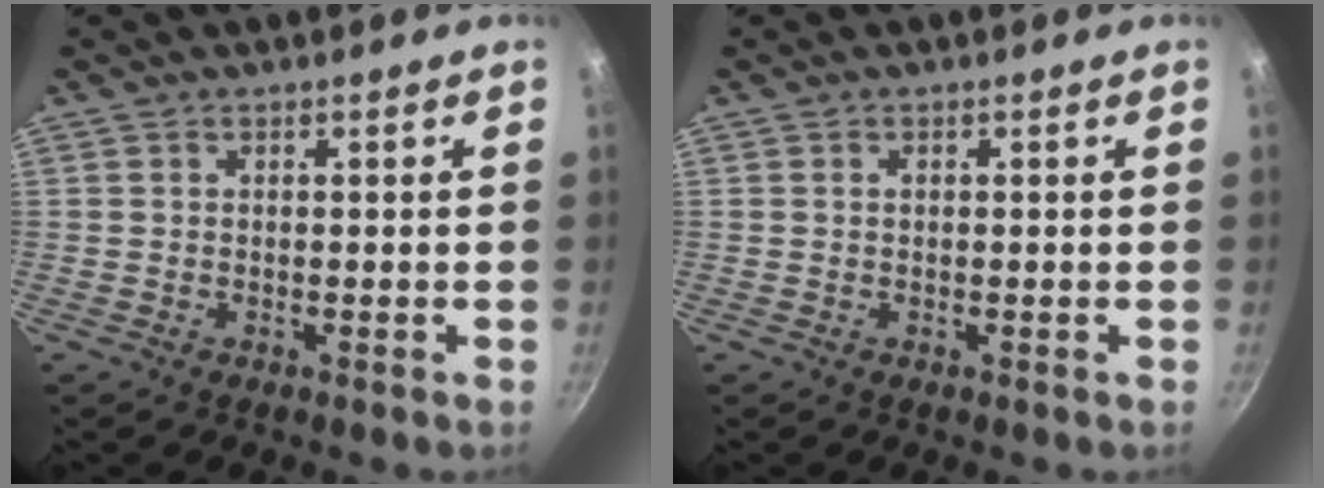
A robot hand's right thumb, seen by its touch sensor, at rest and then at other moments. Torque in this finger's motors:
{"motor_torque": [-0.22, 0.32, 0.45, -0.22, -0.01]}